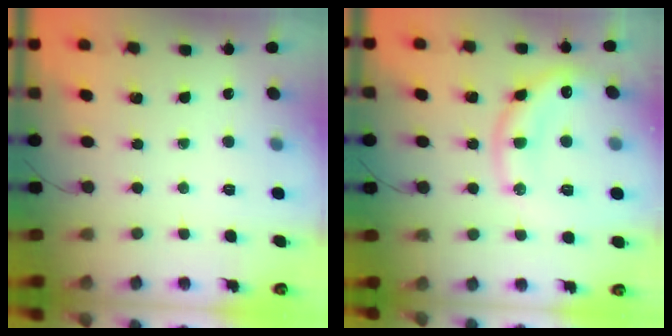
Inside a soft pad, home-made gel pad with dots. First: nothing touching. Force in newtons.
{"total": 14.9, "press": 14.9, "slide": 1.1}